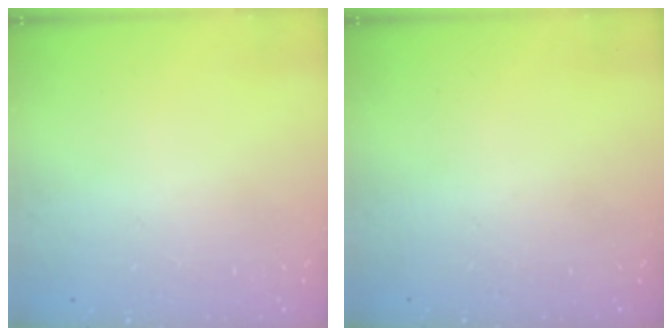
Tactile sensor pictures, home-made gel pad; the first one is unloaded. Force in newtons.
{"total": 0.0}